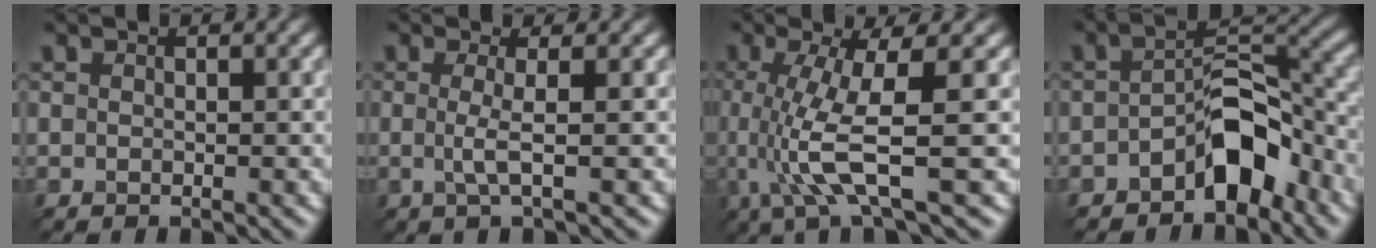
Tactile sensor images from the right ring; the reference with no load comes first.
{"total": 1.3, "force": [-0.1, -0.2, 1.3], "torque": [-0.038, -0.001, 0.007]}
{"total": 5.9, "force": [-0.7, 0.5, 5.9], "torque": [-0.128, 0.003, 0.003]}
{"total": 5.3, "force": [-3.7, 2.0, 3.3], "torque": [-0.051, 0.019, -0.056]}